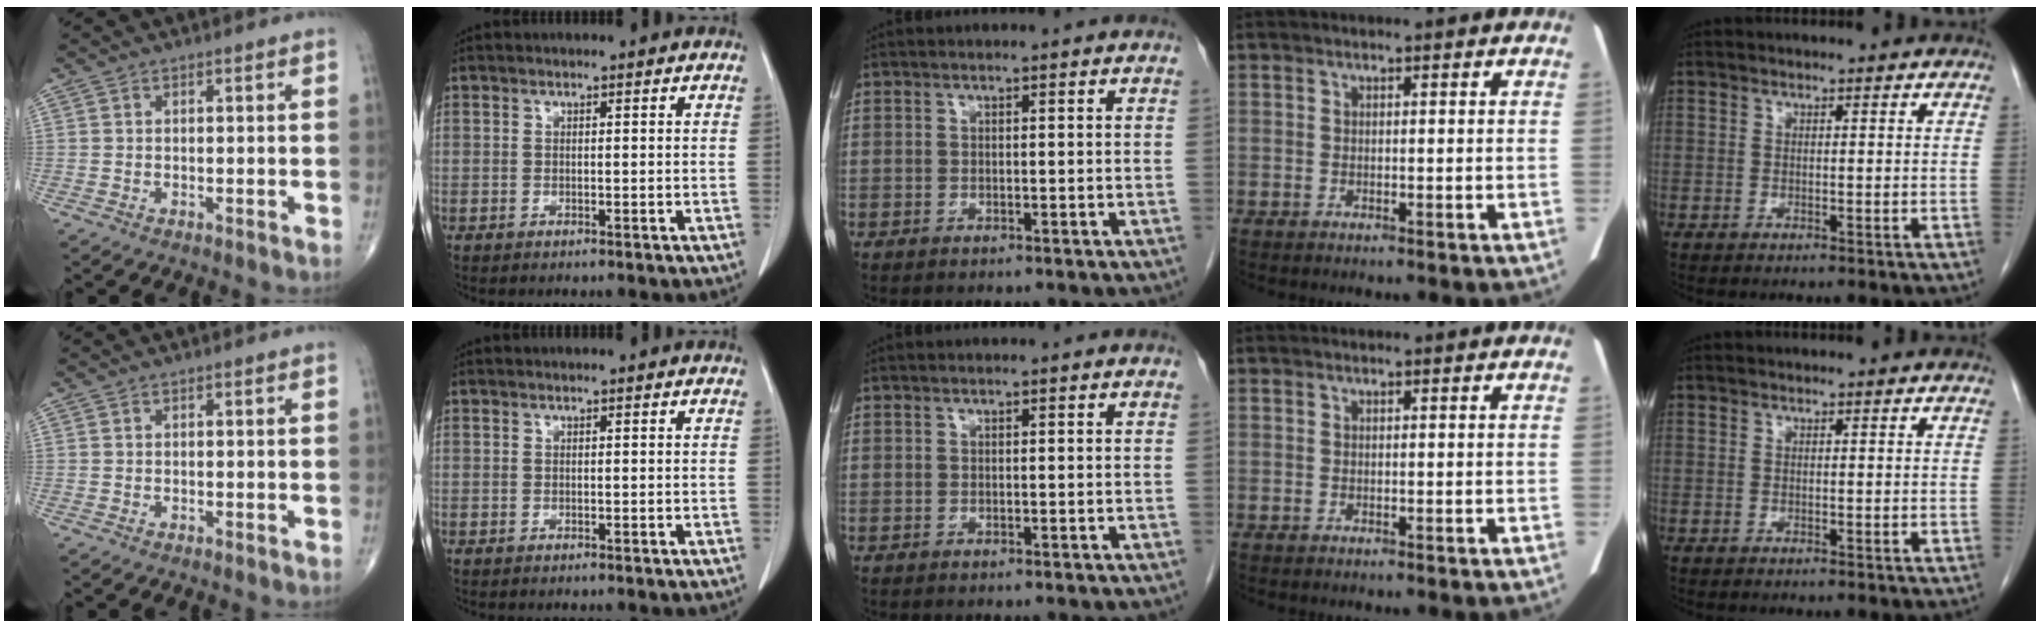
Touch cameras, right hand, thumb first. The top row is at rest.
{}